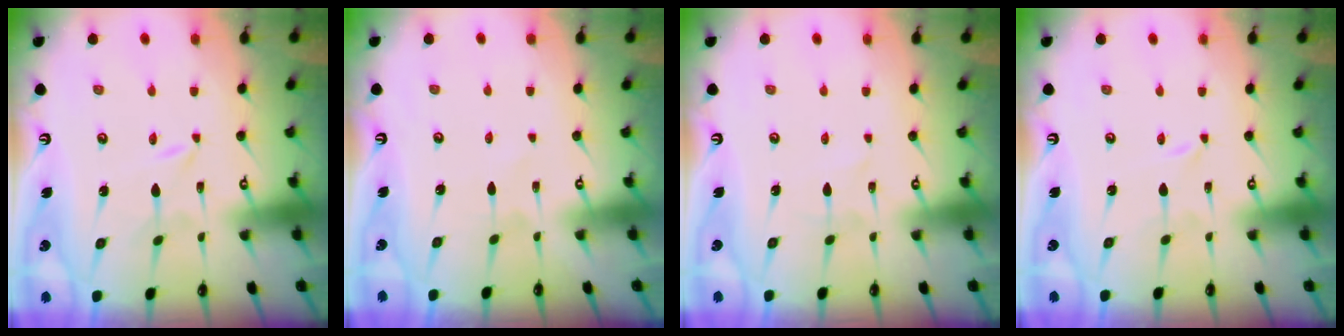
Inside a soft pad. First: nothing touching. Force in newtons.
{"total": 2.7, "press": 2.7, "slide": 0.2}
{"total": 1.6, "press": 1.6, "slide": 0.1}
{"total": 0.0}